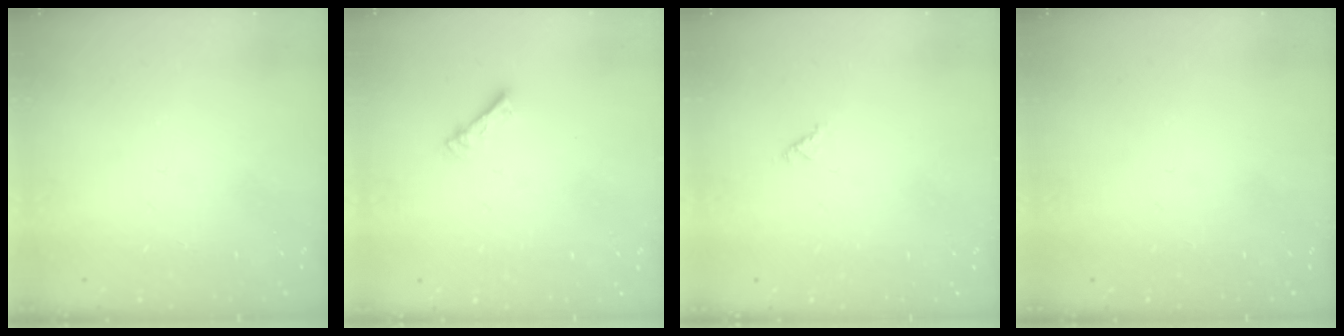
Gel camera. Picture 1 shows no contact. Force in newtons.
{"total": 2.3, "press": 2.2, "slide": 0.4}
{"total": 0.6, "press": 0.6, "slide": 0.2}
{"total": 0.0}